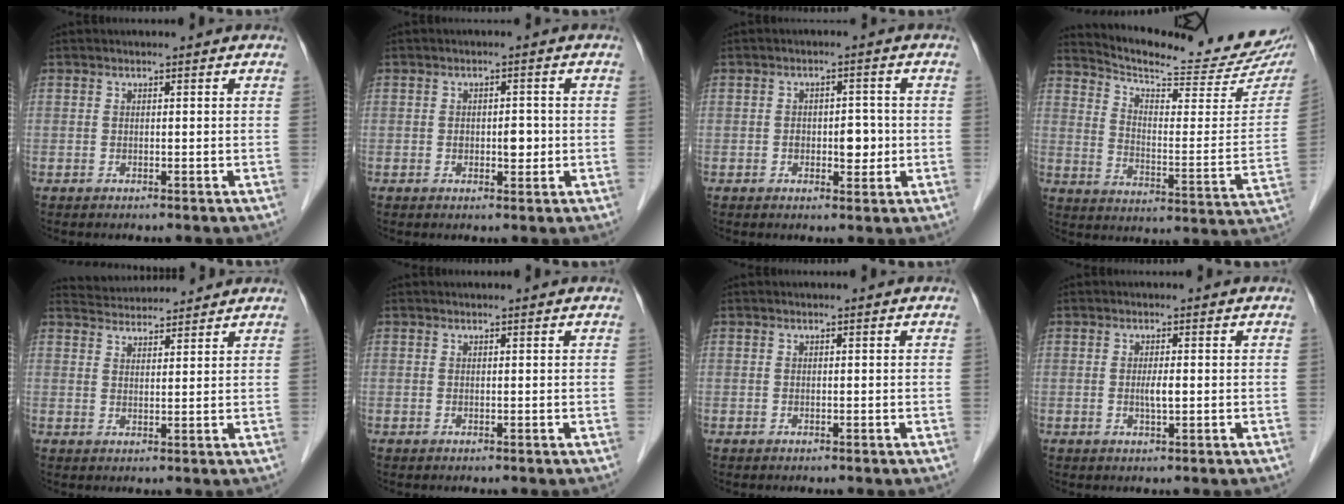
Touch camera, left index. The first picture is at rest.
{"total": 2.3, "force": [-0.3, 1.3, 1.9], "torque": [-0.027, 0.002, -0.002]}
{"total": 3.6, "force": [-0.6, 2.0, 2.9], "torque": [-0.038, 0.005, -0.004]}
{"total": 21.2, "force": [19.8, 1.6, 7.4], "torque": [-0.113, -0.066, 0.259]}
{"total": 6.3, "force": [6.3, 0.5, 0.6], "torque": [-0.016, 0.031, 0.095]}
{"total": 0.8, "force": [0.8, 0.0, 0.2], "torque": [-0.006, 0.008, 0.011]}
{"total": 0.0}
{"total": 1.8, "force": [-0.1, 0.2, 1.8], "torque": [-0.035, -0.001, 0.000]}